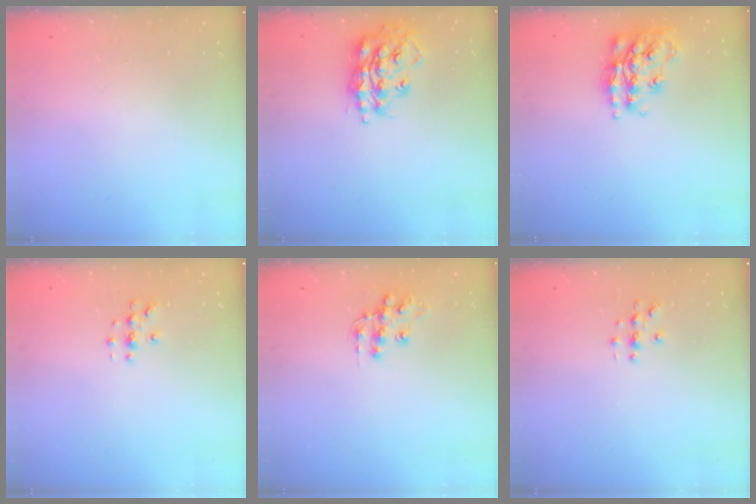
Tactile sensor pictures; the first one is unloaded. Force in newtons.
{"total": 17.0, "press": 16.9, "slide": 1.4}
{"total": 18.8, "press": 18.7, "slide": 1.2}
{"total": 2.9, "press": 2.9, "slide": 0.3}
{"total": 11.6, "press": 11.5, "slide": 0.9}
{"total": 3.0, "press": 3.0, "slide": 0.3}